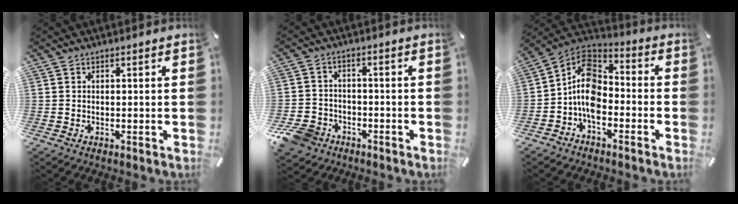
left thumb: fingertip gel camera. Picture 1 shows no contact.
{"total": 7.5, "force": [-4.6, 5.5, 2.2], "torque": [-0.058, 0.029, -0.089]}
{"total": 11.4, "force": [-4.6, 7.3, 7.4], "torque": [-0.164, 0.019, -0.092]}